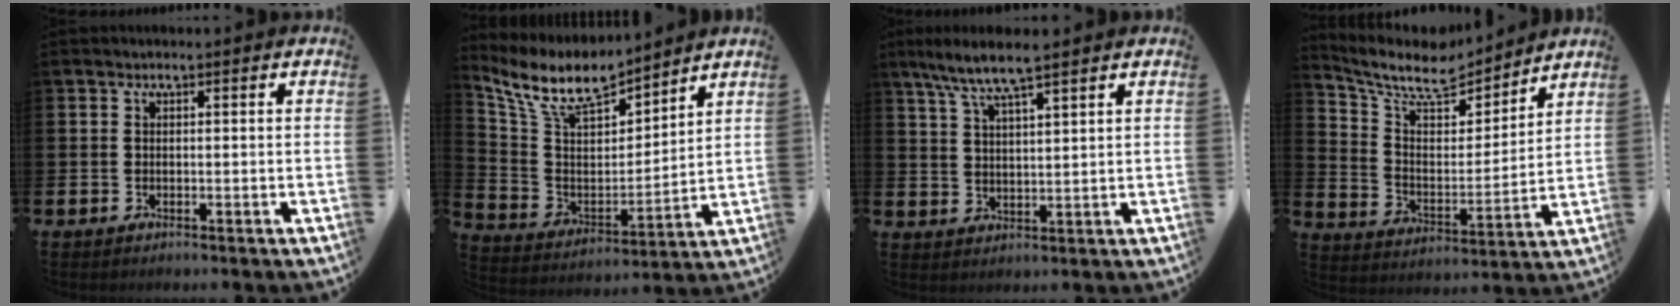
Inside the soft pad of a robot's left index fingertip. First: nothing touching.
{"total": 9.7, "force": [8.5, 3.1, 3.5], "torque": [-0.117, -0.053, 0.151]}
{"total": 6.4, "force": [5.5, 0.4, 3.2], "torque": [-0.084, -0.013, 0.099]}
{"total": 8.8, "force": [7.8, 2.9, 2.9], "torque": [-0.095, -0.055, 0.136]}